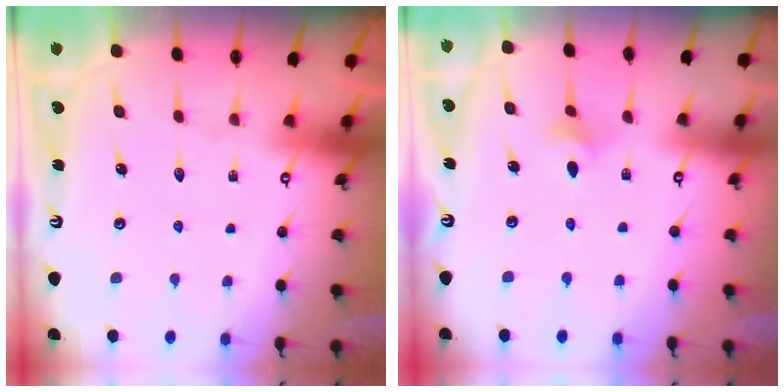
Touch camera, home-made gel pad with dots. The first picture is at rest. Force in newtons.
{"total": 3.2, "press": 3.1, "slide": 0.6}